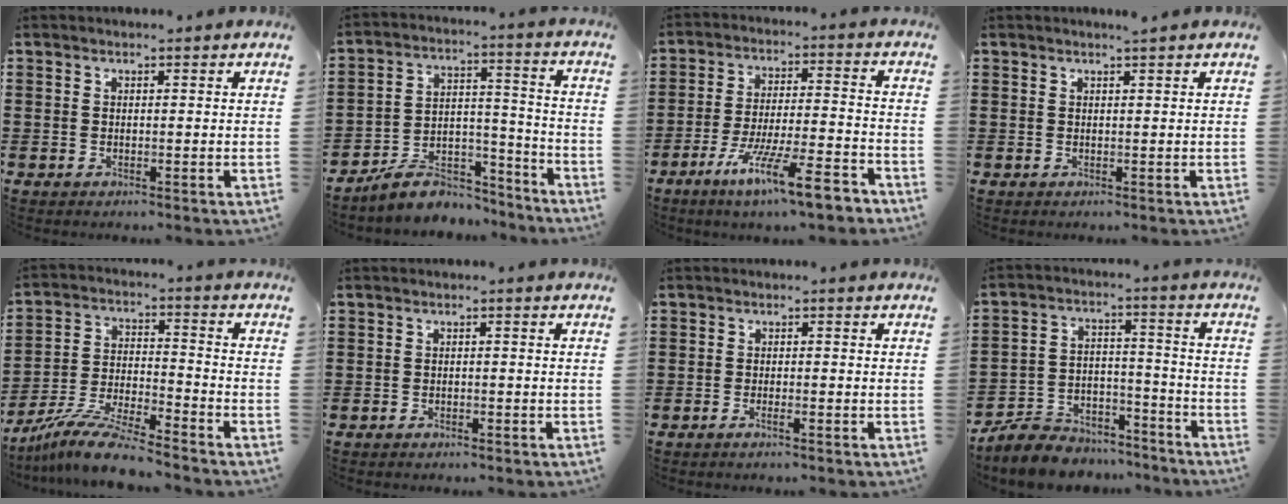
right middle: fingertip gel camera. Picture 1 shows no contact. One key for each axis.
{"total": 8.0, "fx": -7.2, "fy": 2.9, "fz": 1.9, "tx": -0.037, "ty": 0.021, "tz": -0.137}
{"total": 11.6, "fx": -8.4, "fy": 1.4, "fz": 7.9, "tx": -0.144, "ty": 0.009, "tz": -0.157}
{"total": 0.7, "fx": 0.5, "fy": -0.4, "fz": 0.1, "tx": -0.011, "ty": -0.001, "tz": 0.011}
{"total": 9.7, "fx": -8.9, "fy": 0.3, "fz": 4.0, "tx": -0.076, "ty": 0.012, "tz": -0.172}
{"total": 0.9, "fx": -0.8, "fy": 0.1, "fz": 0.2, "tx": -0.007, "ty": -0.002, "tz": -0.017}
{"total": 1.1, "fx": -0.6, "fy": 0.1, "fz": 0.9, "tx": -0.015, "ty": -0.003, "tz": -0.011}
{"total": 7.7, "fx": -7.3, "fy": 2.2, "fz": 1.0, "tx": -0.021, "ty": 0.021, "tz": -0.141}